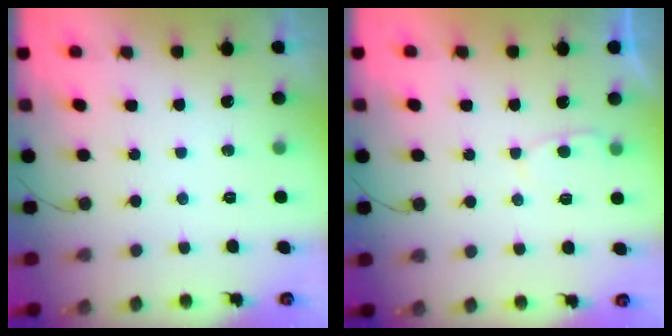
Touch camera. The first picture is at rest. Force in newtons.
{"total": 2.7, "press": 2.7, "slide": 0.4}